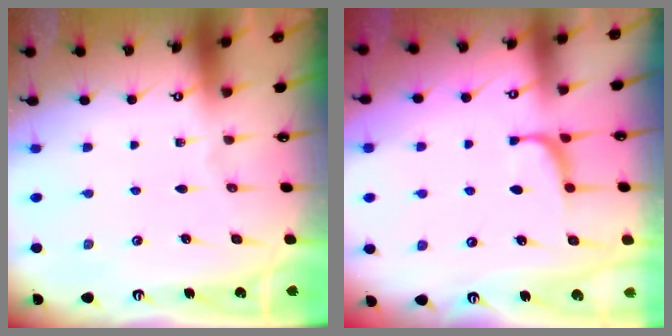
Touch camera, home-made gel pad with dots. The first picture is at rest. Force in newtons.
{"total": 3.5, "press": 3.5, "slide": 0.4}